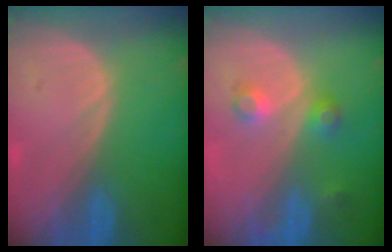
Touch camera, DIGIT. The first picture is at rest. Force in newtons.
{"total": 3.8, "press": 3.4, "slide": 1.6}